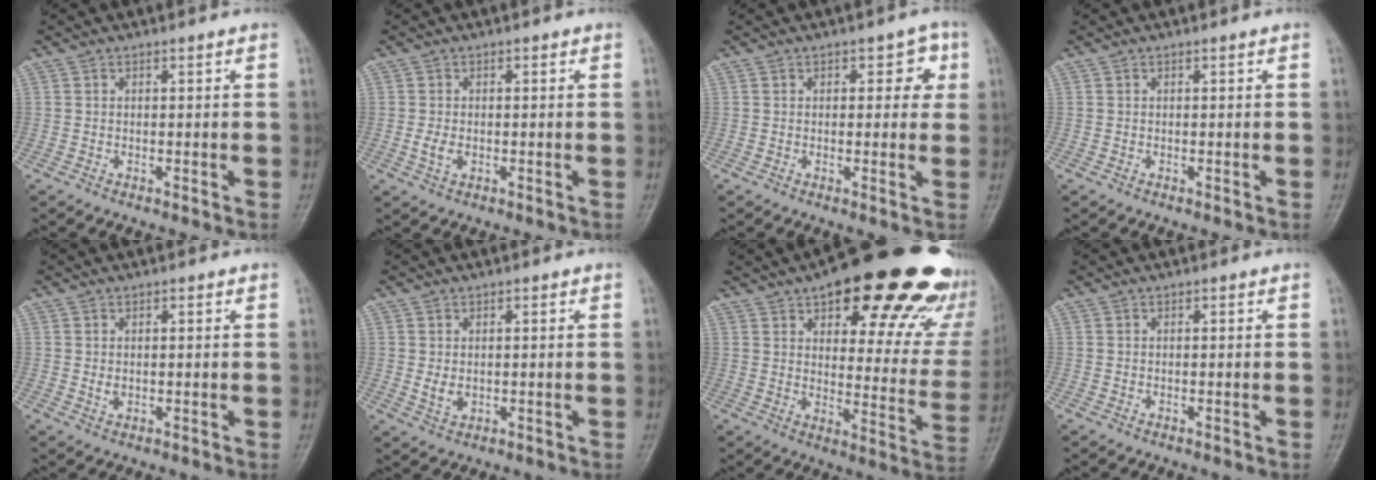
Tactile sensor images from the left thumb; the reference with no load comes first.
{"total": 2.3, "force": [-0.4, 1.6, 1.6], "torque": [-0.030, -0.001, -0.010]}
{"total": 4.4, "force": [1.3, 2.8, 3.1], "torque": [-0.002, 0.000, 0.008]}
{"total": 0.0}
{"total": 1.3, "force": [0.3, 1.0, 0.8], "torque": [-0.010, -0.003, 0.008]}
{"total": 2.5, "force": [0.3, 1.9, 1.6], "torque": [-0.021, -0.008, 0.011]}
{"total": 30.3, "force": [19.2, 11.5, 20.4], "torque": [-0.231, -0.057, 0.251]}
{"total": 0.0}